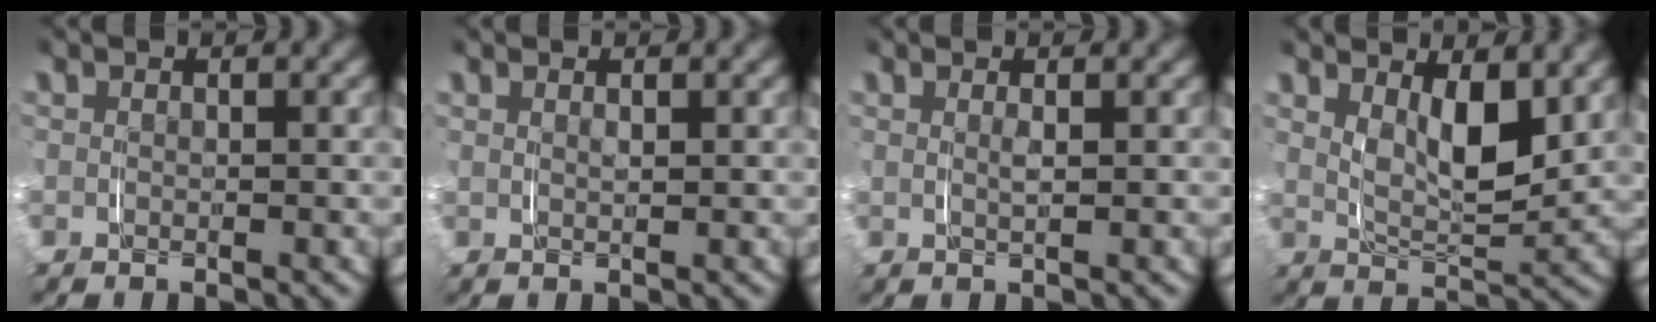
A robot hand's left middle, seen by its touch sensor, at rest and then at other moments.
{"total": 0.8, "force": [0.6, 0.1, 0.6], "torque": [-0.010, -0.004, 0.014]}
{"total": 1.0, "force": [0.5, 0.0, 0.9], "torque": [-0.020, -0.004, 0.012]}
{"total": 4.6, "force": [2.2, 1.6, 3.7], "torque": [-0.058, -0.017, 0.042]}